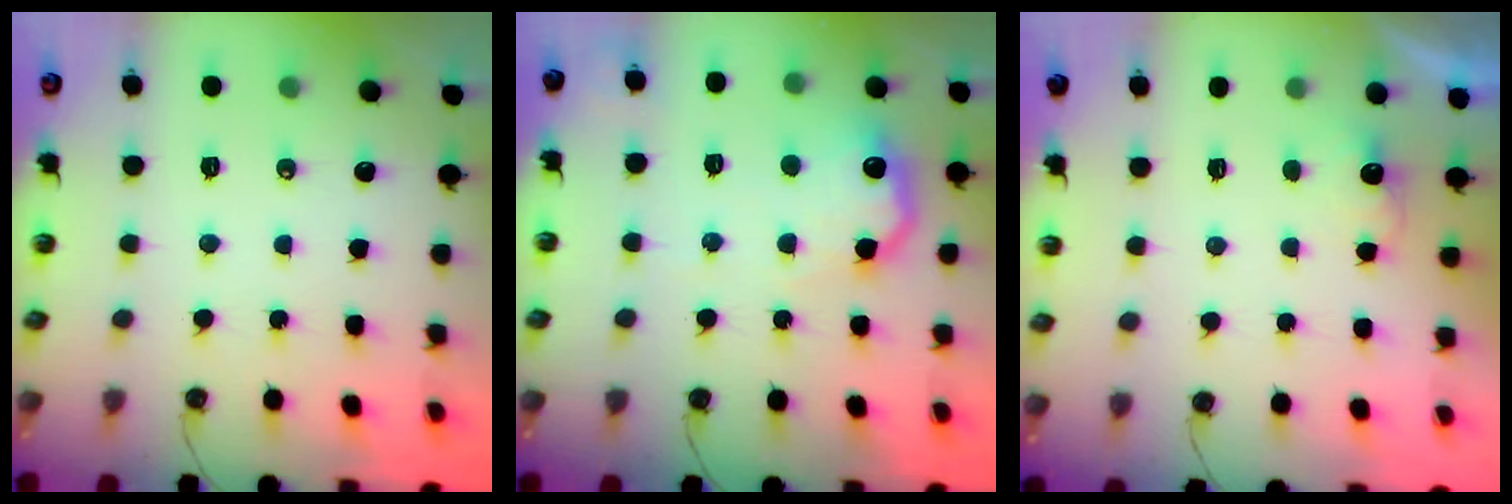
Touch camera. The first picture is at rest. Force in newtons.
{"total": 12.3, "press": 12.2, "slide": 0.6}
{"total": 2.3, "press": 2.1, "slide": 0.9}